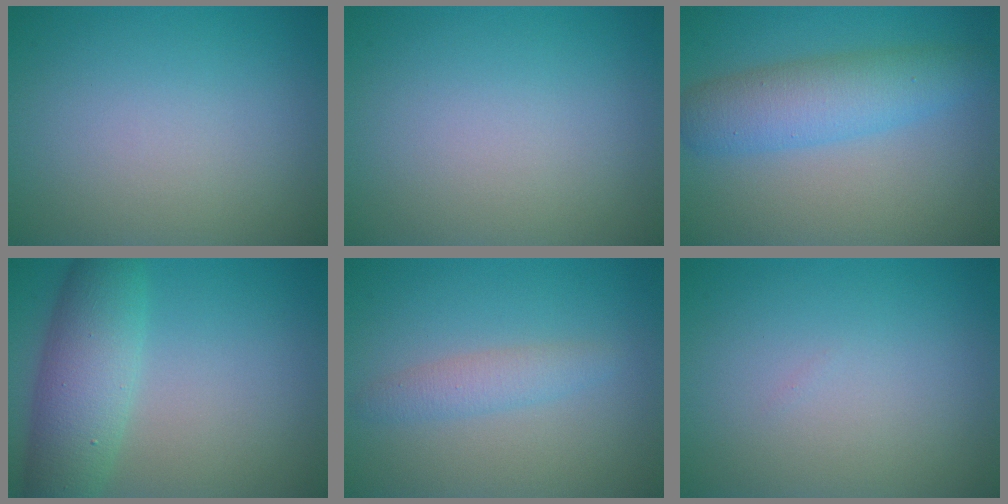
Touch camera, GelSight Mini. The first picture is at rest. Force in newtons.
{"total": 0.0}
{"total": 5.1, "press": 5.0, "slide": 0.2}
{"total": 6.0, "press": 6.0, "slide": 0.3}
{"total": 1.9, "press": 1.9, "slide": 0.1}
{"total": 0.0}